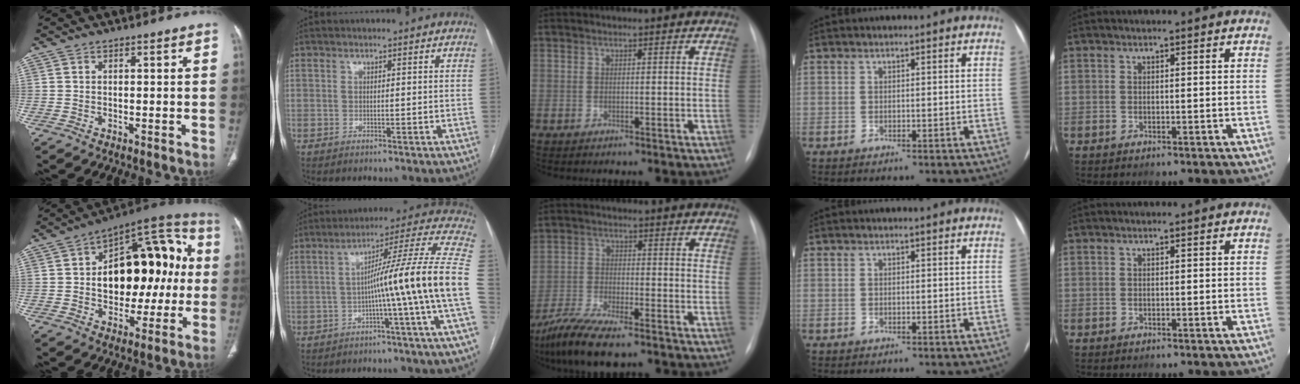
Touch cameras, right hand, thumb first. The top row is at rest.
{"thumb": {"total": 23.4, "force": [1.0, 13.8, 18.8], "torque": [-0.222, 0.041, 0.018]}, "index": {"total": 16.4, "force": [-3.4, -3.1, 15.7], "torque": [-0.205, 0.021, -0.063]}, "middle": {"total": 9.6, "force": [-7.3, 1.8, 6.0], "torque": [-0.117, -0.023, -0.129]}}